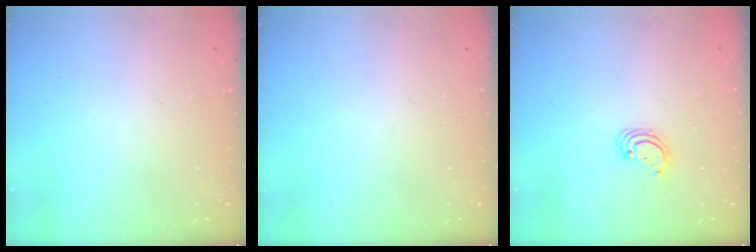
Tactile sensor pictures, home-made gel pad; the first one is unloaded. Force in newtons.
{"total": 0.0}
{"total": 3.3, "press": 3.3, "slide": 0.2}